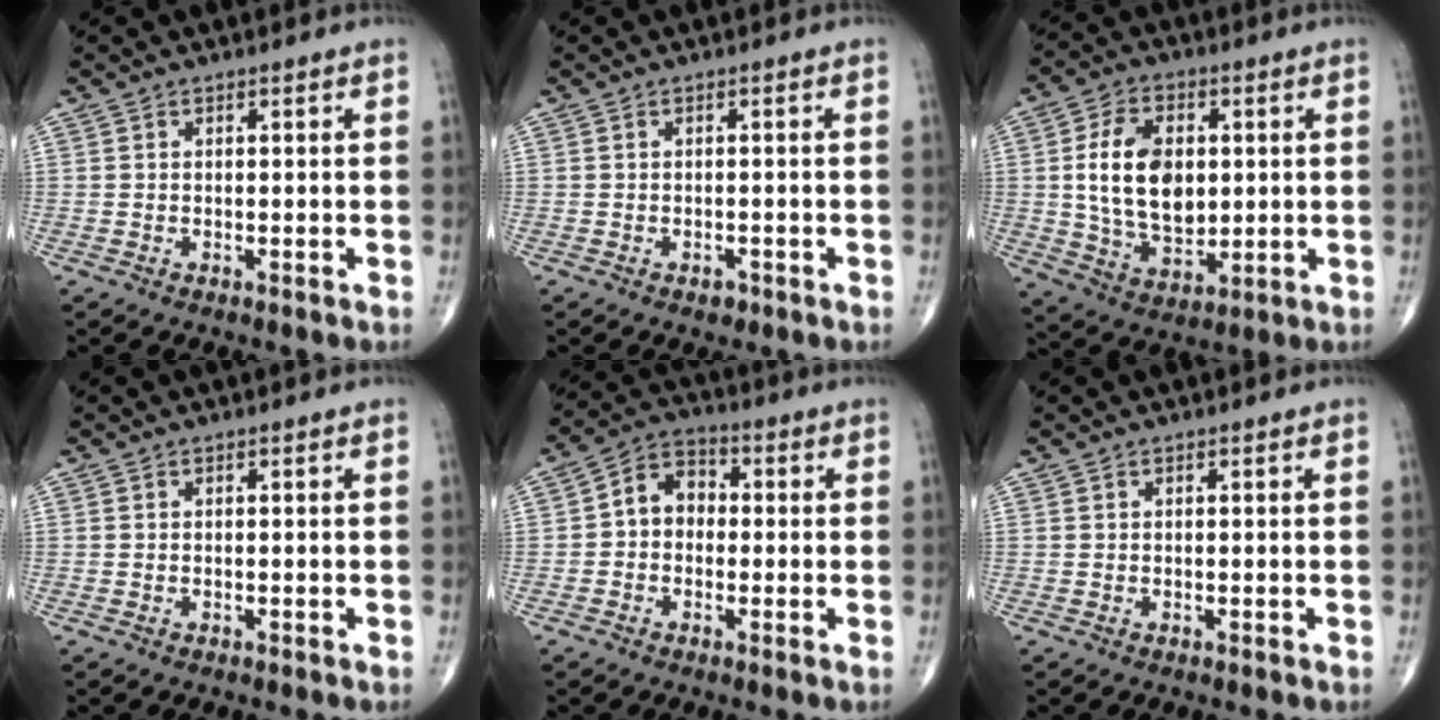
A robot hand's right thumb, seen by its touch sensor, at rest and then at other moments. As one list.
[{"total": 1.3, "force": [-0.8, 0.8, 0.7], "torque": [-0.007, 0.001, -0.010]}, {"total": 14.4, "force": [1.5, 9.2, 11.0], "torque": [-0.175, -0.010, 0.032]}, {"total": 0.0}, {"total": 7.1, "force": [-0.2, 5.6, 4.3], "torque": [-0.046, 0.028, -0.019]}, {"total": 0.0}]